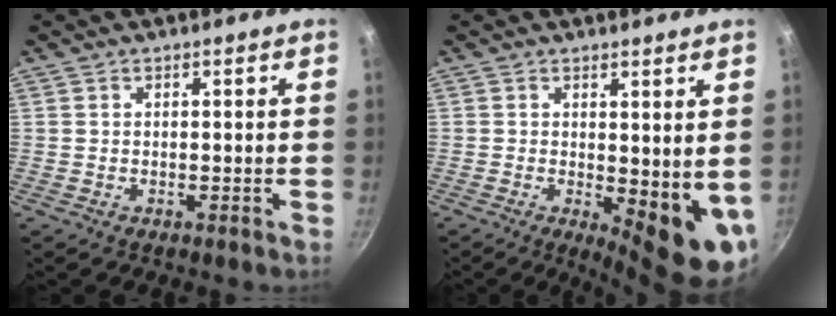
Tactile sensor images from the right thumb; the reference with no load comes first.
{"total": 9.4, "force": [0.3, 3.8, 8.6], "torque": [-0.090, -0.019, 0.013]}